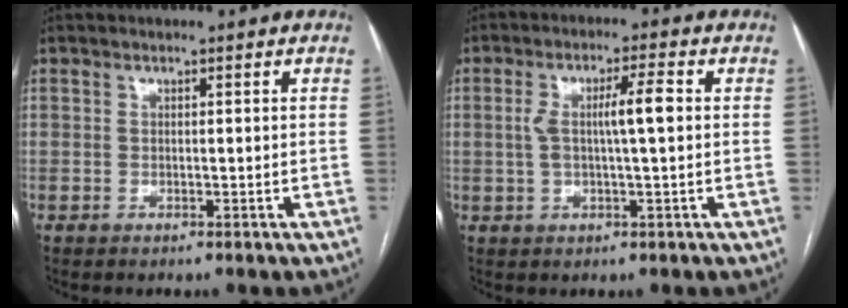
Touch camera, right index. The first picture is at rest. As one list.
[{"total": 6.0, "force": [0.5, 0.5, 5.9], "torque": [-0.113, 0.014, 0.010]}]